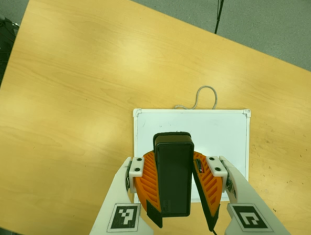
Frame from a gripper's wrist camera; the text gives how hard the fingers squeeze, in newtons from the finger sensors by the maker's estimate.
{"total": 9.2, "left": 9.3, "right": 9.1}